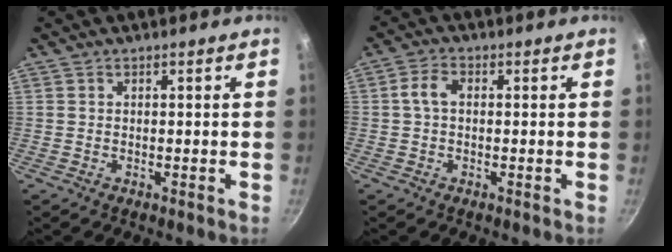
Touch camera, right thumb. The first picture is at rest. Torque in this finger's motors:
{"motor_torque": [2.45, 2.56, 0.75, -0.37, 0.63]}